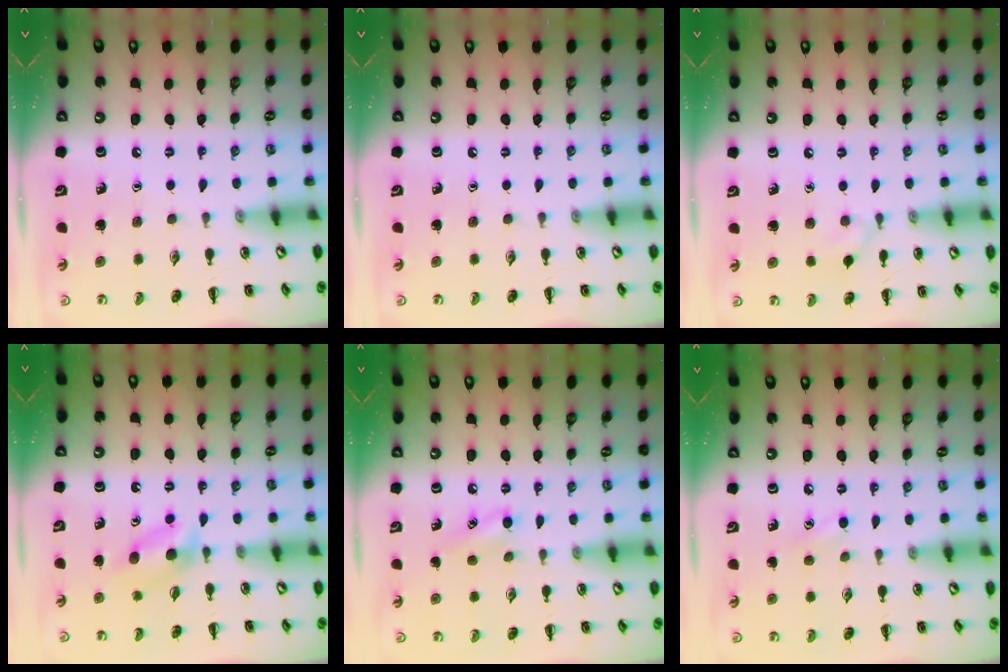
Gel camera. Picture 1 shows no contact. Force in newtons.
{"total": 0.0}
{"total": 5.1, "press": 4.8, "slide": 1.8}
{"total": 4.1, "press": 3.7, "slide": 1.6}
{"total": 4.3, "press": 4.1, "slide": 1.3}
{"total": 2.4, "press": 2.3, "slide": 0.8}